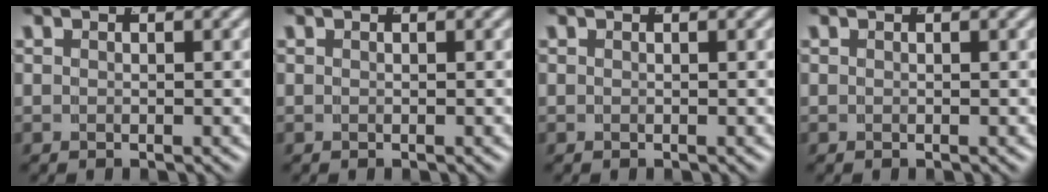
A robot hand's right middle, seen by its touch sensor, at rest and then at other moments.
{"total": 0.0}
{"total": 0.0}
{"total": 0.0}